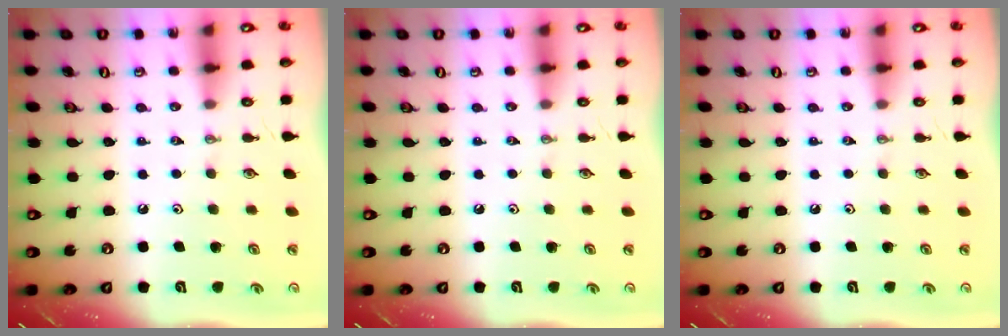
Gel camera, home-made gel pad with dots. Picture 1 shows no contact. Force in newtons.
{"total": 0.0}
{"total": 0.0}